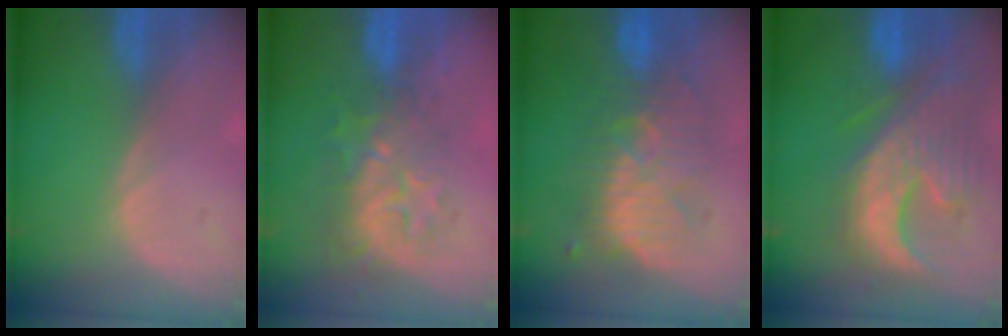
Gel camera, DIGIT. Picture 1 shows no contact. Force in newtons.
{"total": 9.0, "press": 8.0, "slide": 4.2}
{"total": 9.1, "press": 9.1, "slide": 0.6}
{"total": 13.2, "press": 11.3, "slide": 6.8}